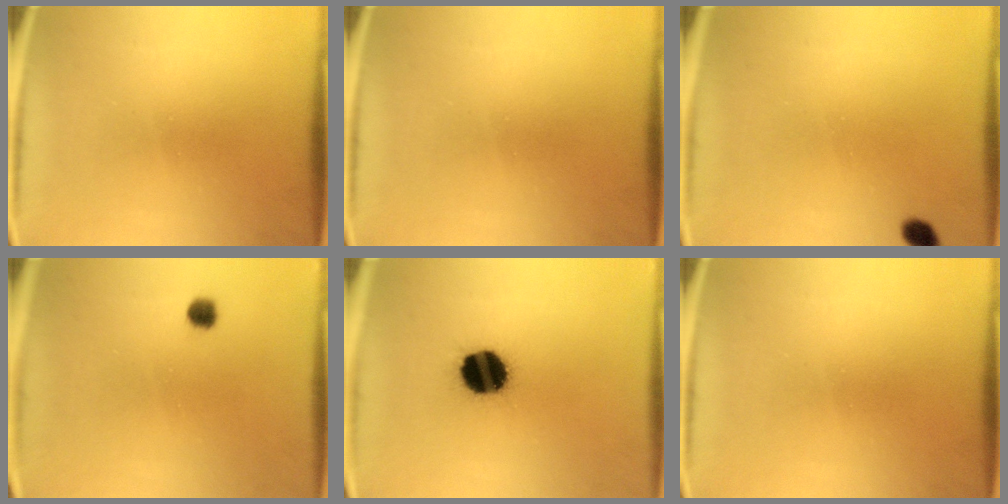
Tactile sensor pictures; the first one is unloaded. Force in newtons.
{"total": 0.0}
{"total": 2.0}
{"total": 1.8}
{"total": 13.3}
{"total": 0.0}